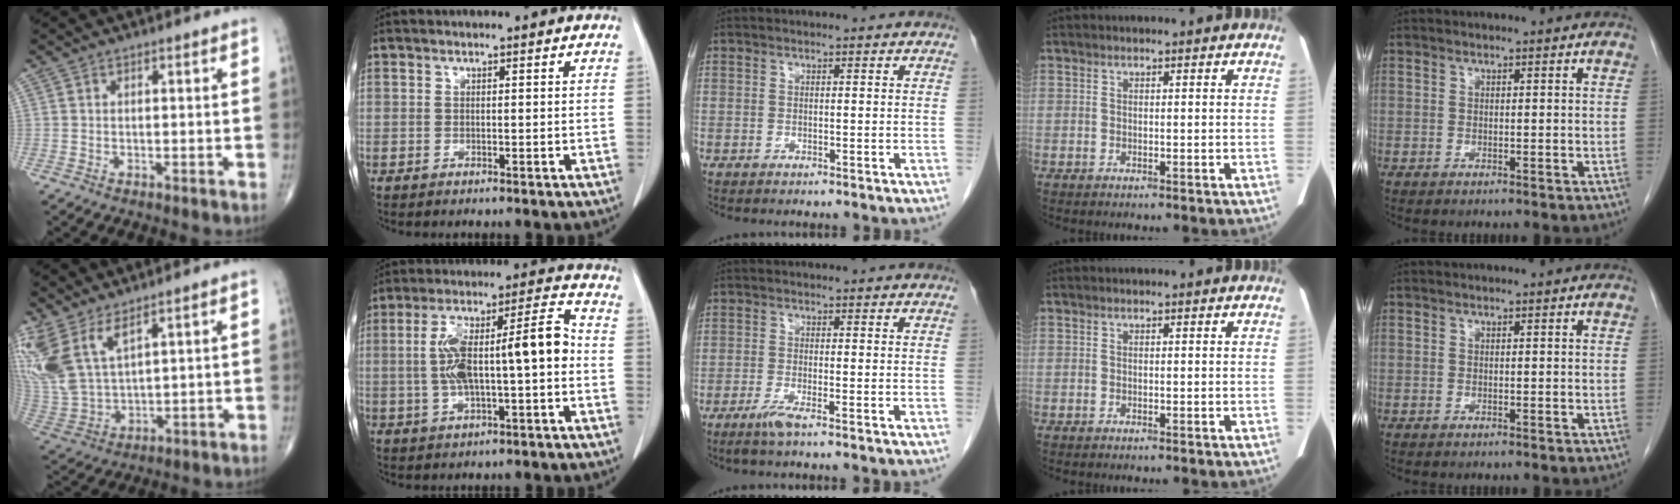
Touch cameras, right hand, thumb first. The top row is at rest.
{"thumb": {"total": 13.5, "force": [7.8, 5.7, 9.5], "torque": [-0.222, -0.034, 0.178]}, "index": {"total": 13.9, "force": [-0.6, 3.1, 13.5], "torque": [-0.237, 0.038, -0.007]}, "middle": {"total": 2.4, "force": [-1.6, -0.2, 1.8], "torque": [-0.041, -0.006, -0.036]}}